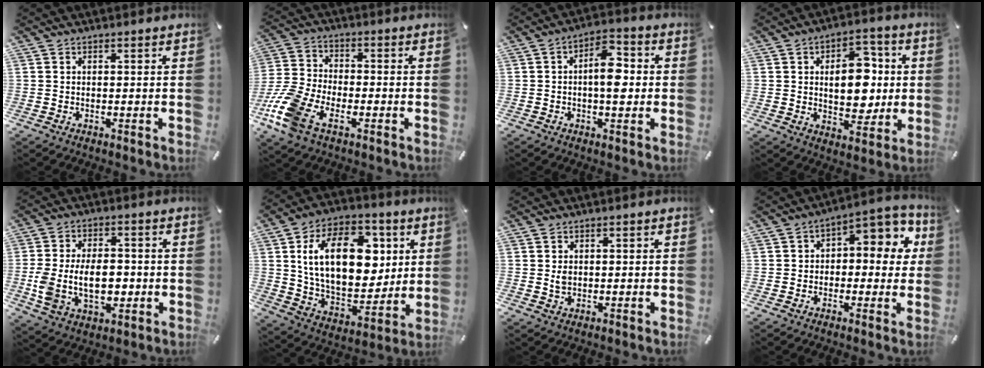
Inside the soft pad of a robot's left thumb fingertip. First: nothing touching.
{"total": 11.6, "force": [-5.8, 7.1, 7.1], "torque": [-0.169, 0.017, -0.111]}
{"total": 8.8, "force": [-0.2, 4.4, 7.6], "torque": [-0.102, 0.008, -0.008]}
{"total": 13.3, "force": [1.2, 9.0, 9.6], "torque": [-0.111, 0.002, 0.020]}
{"total": 13.3, "force": [-1.6, 8.8, 9.8], "torque": [-0.196, 0.002, -0.025]}
{"total": 22.3, "force": [6.0, 14.3, 16.0], "torque": [-0.276, -0.012, 0.103]}
{"total": 1.7, "force": [0.3, 1.4, 1.0], "torque": [-0.014, 0.000, 0.003]}
{"total": 8.5, "force": [1.9, 5.9, 5.8], "torque": [-0.065, -0.017, 0.029]}